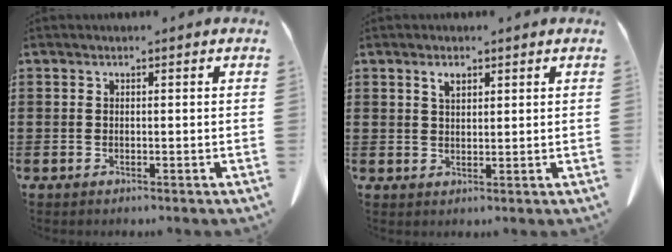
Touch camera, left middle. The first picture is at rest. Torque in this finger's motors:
{"motor_torque": [0.07, 0.04, 0.10, 0.03]}